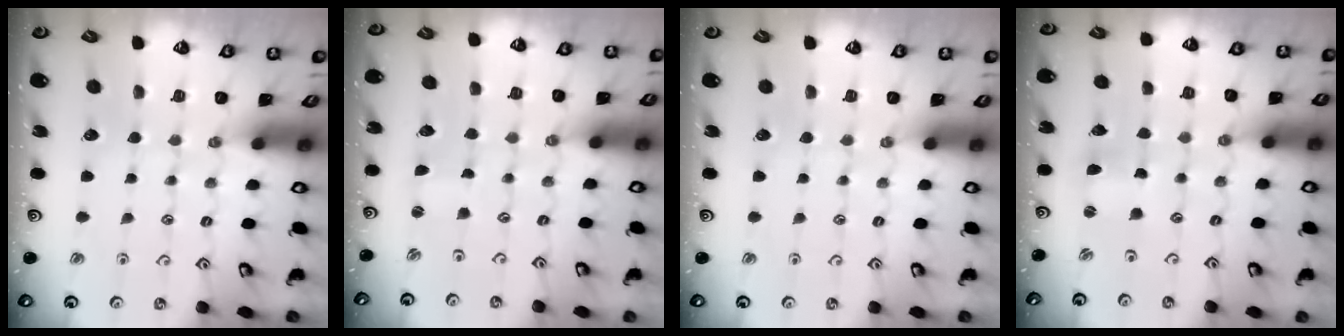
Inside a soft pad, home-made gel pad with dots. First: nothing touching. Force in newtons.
{"total": 0.7, "press": 0.7, "slide": 0.2}
{"total": 0.0}
{"total": 1.7, "press": 1.7, "slide": 0.2}